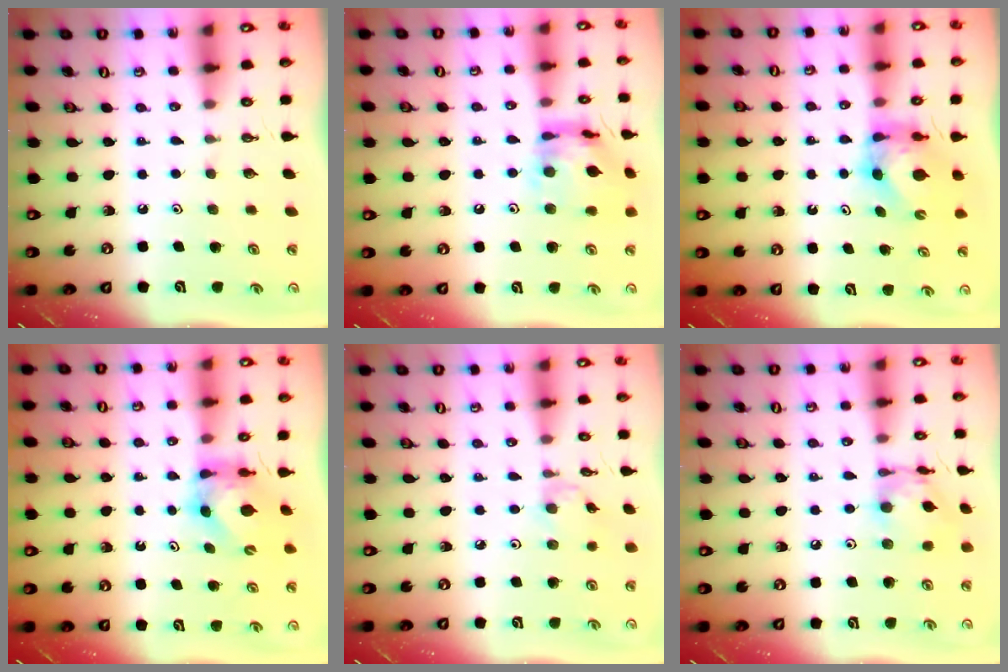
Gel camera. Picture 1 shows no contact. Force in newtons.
{"total": 14.9, "press": 14.9, "slide": 1.3}
{"total": 6.1, "press": 6.1, "slide": 0.2}
{"total": 5.5, "press": 5.5, "slide": 0.6}
{"total": 0.9, "press": 0.8, "slide": 0.2}
{"total": 12.1, "press": 12.1, "slide": 0.9}